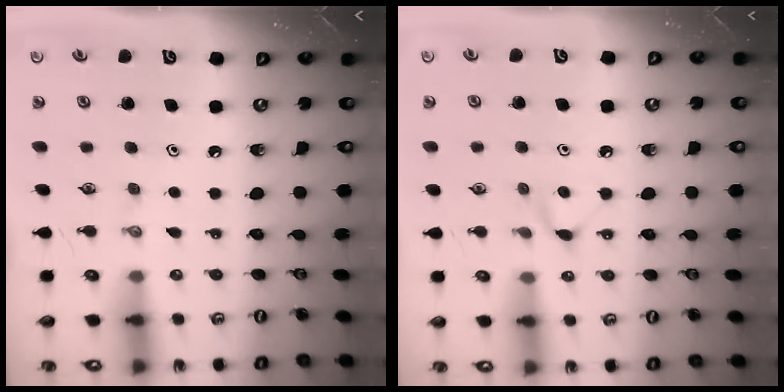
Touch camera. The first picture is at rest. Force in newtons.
{"total": 4.4, "press": 4.4, "slide": 0.7}